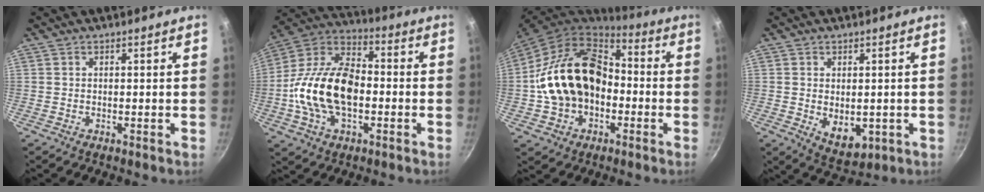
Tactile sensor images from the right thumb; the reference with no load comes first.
{"total": 19.7, "force": [-2.6, 12.0, 15.4], "torque": [-0.264, 0.040, -0.062]}
{"total": 20.8, "force": [-1.9, 15.2, 14.0], "torque": [-0.238, 0.055, -0.037]}
{"total": 6.9, "force": [-0.7, 4.5, 5.3], "torque": [-0.068, -0.013, 0.008]}